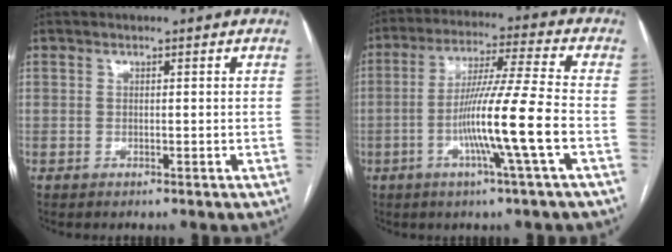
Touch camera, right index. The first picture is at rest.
{"total": 12.4, "force": [-3.7, -1.9, 11.7], "torque": [-0.216, -0.008, -0.072]}